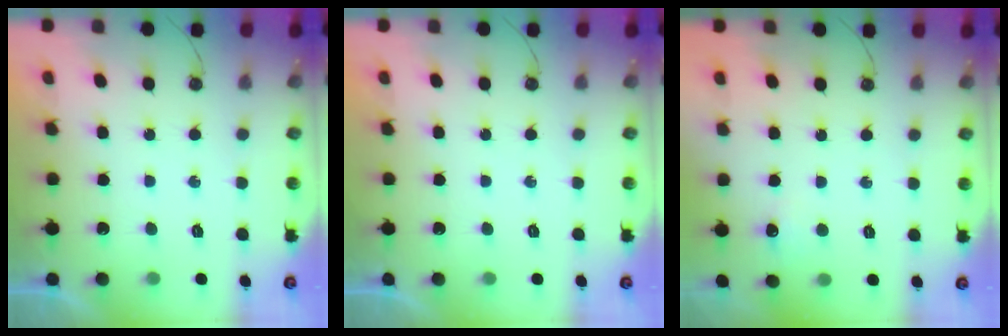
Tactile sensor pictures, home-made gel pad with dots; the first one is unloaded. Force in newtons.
{"total": 0.0}
{"total": 5.2, "press": 5.1, "slide": 0.7}